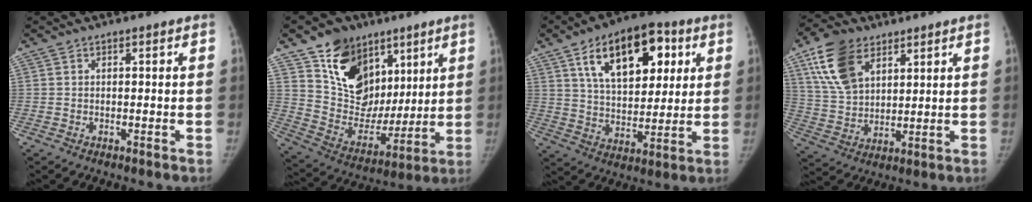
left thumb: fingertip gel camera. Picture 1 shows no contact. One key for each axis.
{"total": 20.2, "fx": 11.0, "fy": 14.6, "fz": 8.5, "tx": -0.091, "ty": -0.036, "tz": 0.204}
{"total": 19.6, "fx": 8.1, "fy": 10.8, "fz": 14.2, "tx": -0.175, "ty": -0.018, "tz": 0.134}
{"total": 13.5, "fx": 7.1, "fy": 8.1, "fz": 8.1, "tx": -0.136, "ty": -0.021, "tz": 0.142}